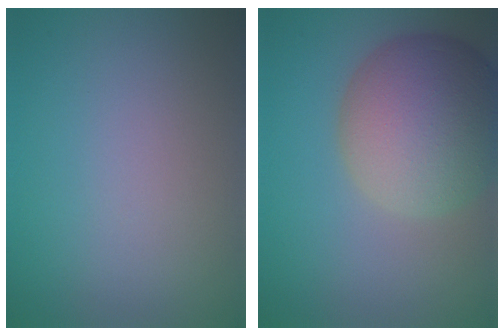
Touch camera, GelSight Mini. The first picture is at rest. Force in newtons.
{"total": 10.5, "press": 10.4, "slide": 0.7}